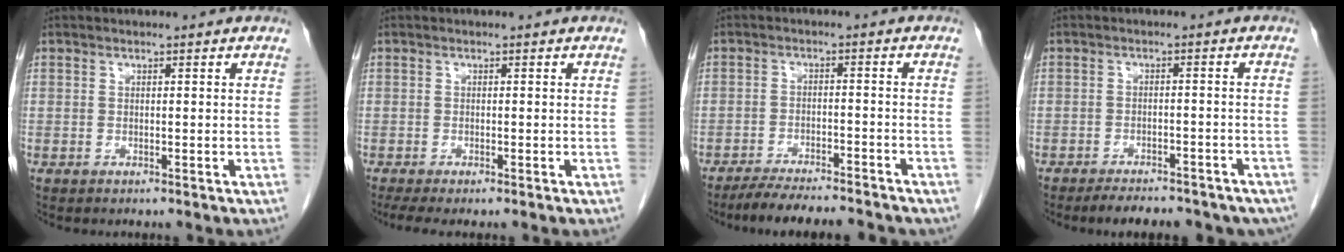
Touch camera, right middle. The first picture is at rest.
{"total": 3.2, "force": [-2.5, 0.4, 2.0], "torque": [-0.033, -0.010, -0.040]}
{"total": 12.1, "force": [-10.9, 1.5, 4.9], "torque": [-0.069, -0.005, -0.153]}
{"total": 14.2, "force": [-12.0, 4.9, 5.8], "torque": [-0.081, 0.006, -0.138]}